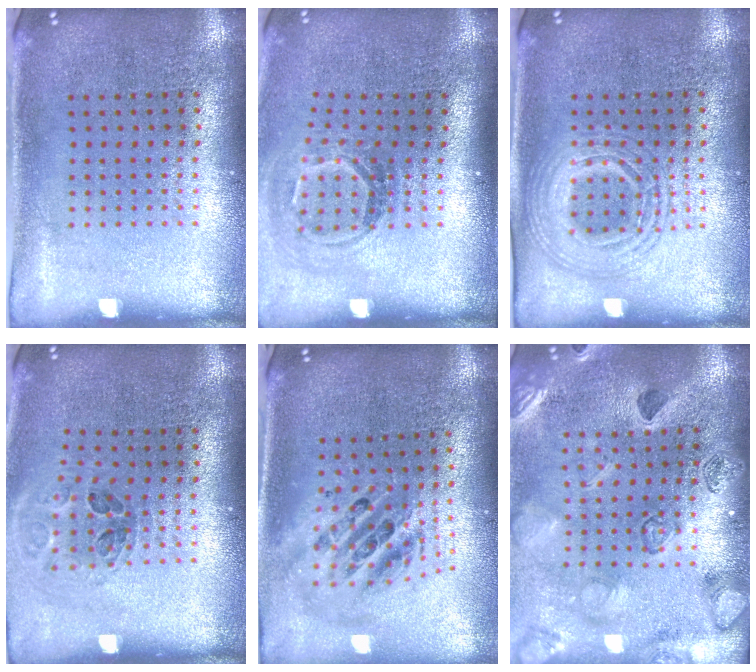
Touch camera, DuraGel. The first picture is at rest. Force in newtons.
{"total": 1.9, "press": 1.2, "slide": 1.4}
{"total": 2.8, "press": 2.8, "slide": 0.4}
{"total": 1.0, "press": 1.0, "slide": 0.1}
{"total": 2.2, "press": 1.7, "slide": 1.4}
{"total": 2.3, "press": 2.3, "slide": 0.2}